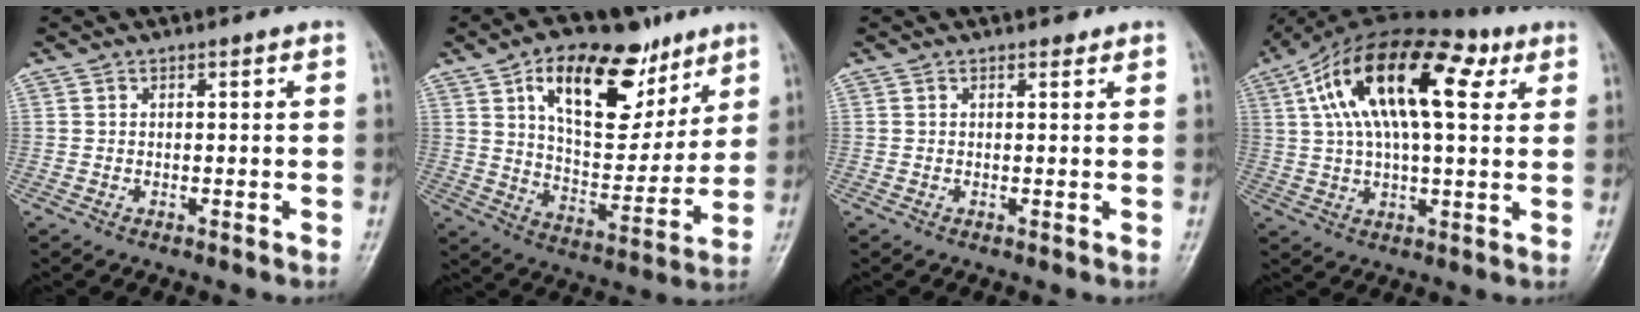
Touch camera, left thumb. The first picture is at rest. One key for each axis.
{"total": 21.4, "fx": 10.9, "fy": 11.2, "fz": 14.6, "tx": -0.174, "ty": -0.039, "tz": 0.181}
{"total": 0.8, "fx": 0.6, "fy": 0.5, "fz": 0.2, "tx": 0.004, "ty": -0.001, "tz": 0.003}
{"total": 21.0, "fx": 7.2, "fy": 9.6, "fz": 17.3, "tx": -0.292, "ty": 0.030, "tz": 0.115}